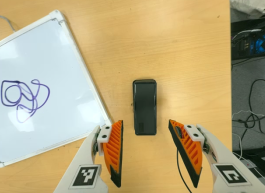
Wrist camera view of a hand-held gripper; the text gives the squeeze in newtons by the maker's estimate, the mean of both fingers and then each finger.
{"total": 0.0}